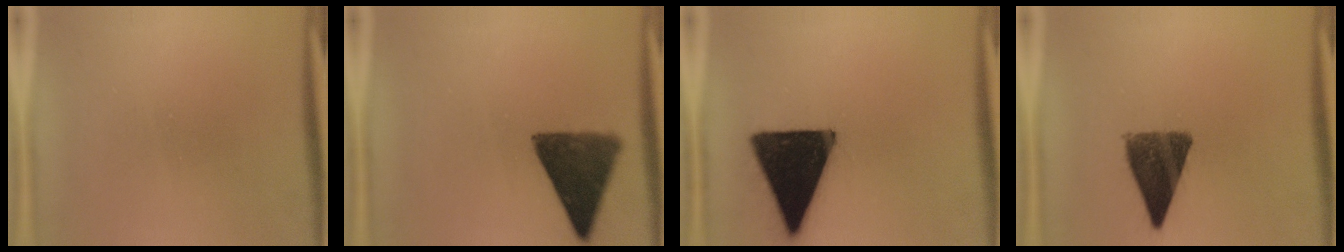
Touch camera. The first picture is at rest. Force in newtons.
{"total": 11.8}
{"total": 19.2}
{"total": 10.3}